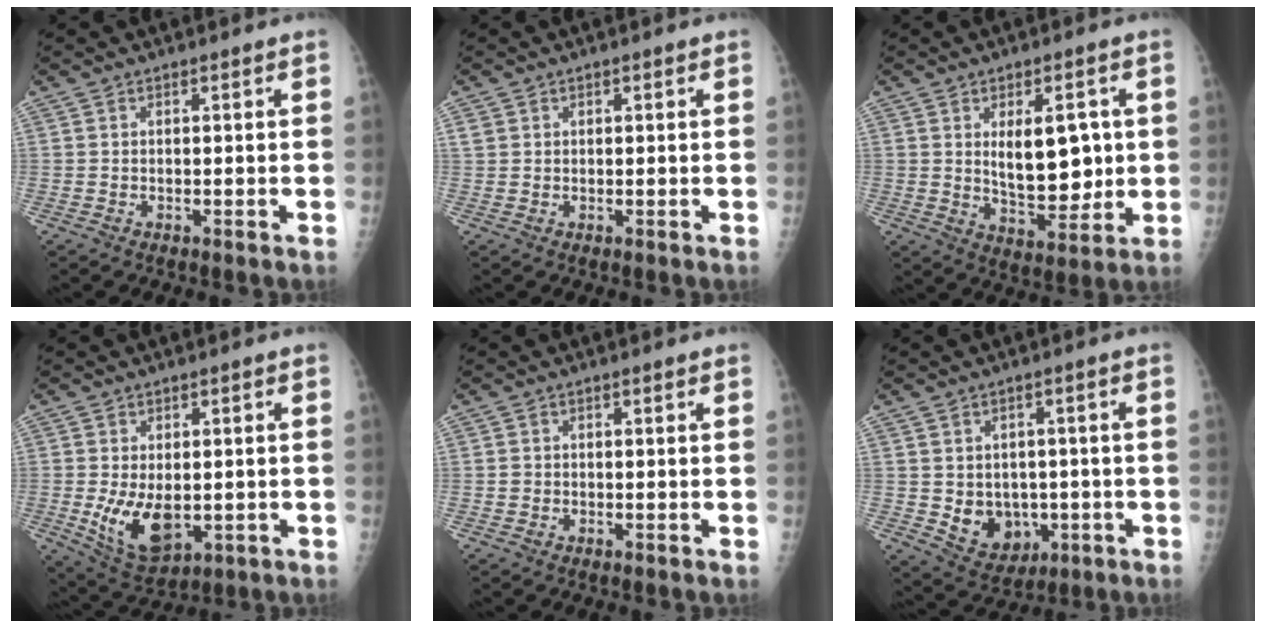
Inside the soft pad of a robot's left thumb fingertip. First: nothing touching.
{"total": 1.6, "force": [0.6, 1.4, 0.3], "torque": [0.004, 0.000, 0.013]}
{"total": 11.2, "force": [1.7, 5.9, 9.4], "torque": [-0.107, -0.022, 0.041]}
{"total": 9.8, "force": [-1.4, 5.8, 7.7], "torque": [-0.120, -0.013, -0.007]}
{"total": 0.9, "force": [-0.4, 0.8, -0.1], "torque": [0.003, 0.003, -0.005]}
{"total": 9.0, "force": [-1.5, 7.2, 5.1], "torque": [-0.044, 0.005, -0.003]}